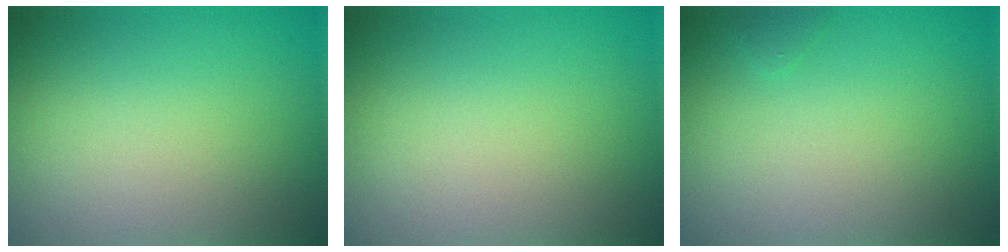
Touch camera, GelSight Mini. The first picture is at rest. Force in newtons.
{"total": 0.0}
{"total": 0.6, "press": 0.6, "slide": 0.1}